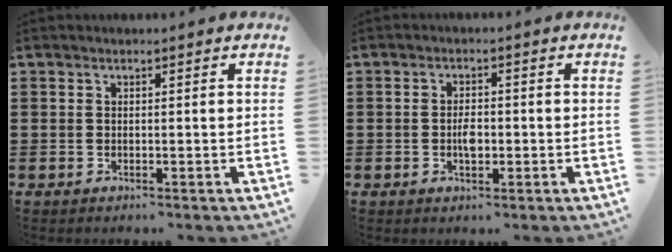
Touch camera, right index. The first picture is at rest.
{"total": 2.9, "force": [-0.5, 1.3, 2.6], "torque": [-0.048, 0.002, -0.008]}